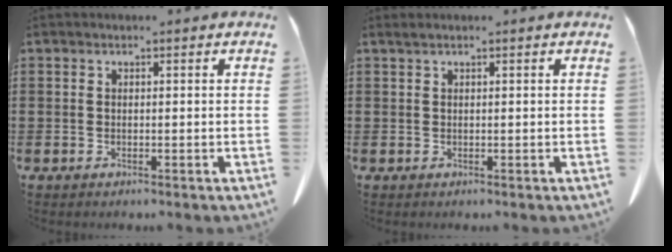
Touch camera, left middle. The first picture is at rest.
{"total": 0.6, "force": [0.4, 0.0, 0.4], "torque": [-0.009, -0.002, 0.008]}